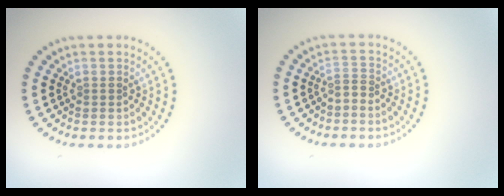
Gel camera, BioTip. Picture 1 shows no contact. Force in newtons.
{"total": 0.9, "press": 0.3, "slide": 0.8}